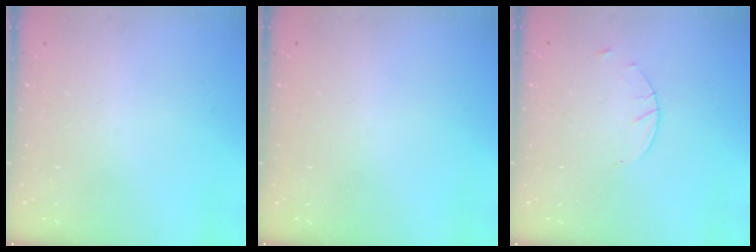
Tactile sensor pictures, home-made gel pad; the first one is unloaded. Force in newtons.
{"total": 0.0}
{"total": 1.7, "press": 1.7, "slide": 0.3}